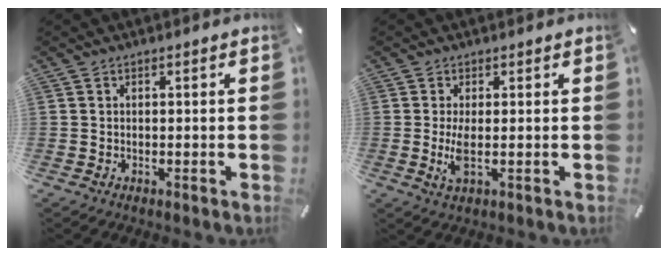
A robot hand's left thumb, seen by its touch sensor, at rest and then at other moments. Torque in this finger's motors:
{"motor_torque": [1.22, 1.82, 0.85, -0.04, 0.09]}